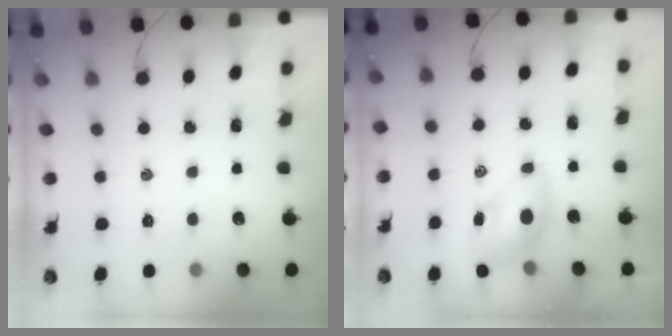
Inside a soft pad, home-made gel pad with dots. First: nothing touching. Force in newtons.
{"total": 6.0, "press": 5.9, "slide": 0.7}